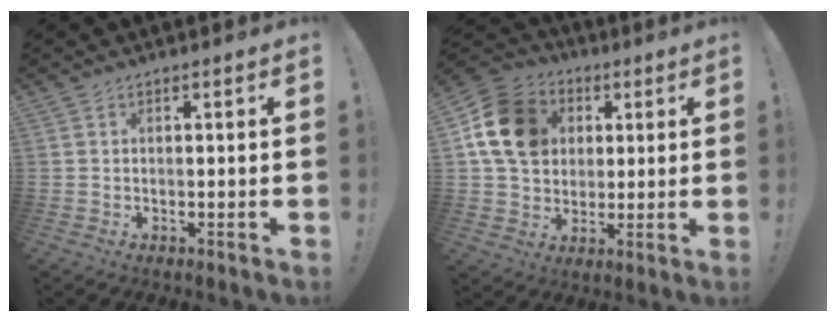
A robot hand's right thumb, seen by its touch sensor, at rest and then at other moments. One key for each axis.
{"total": 16.4, "fx": 4.3, "fy": 13.3, "fz": 8.7, "tx": -0.129, "ty": -0.002, "tz": 0.089}